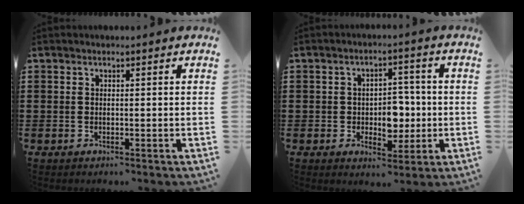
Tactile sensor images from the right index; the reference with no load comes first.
{"total": 5.2, "force": [-0.5, 3.9, 3.3], "torque": [-0.046, 0.001, -0.014]}